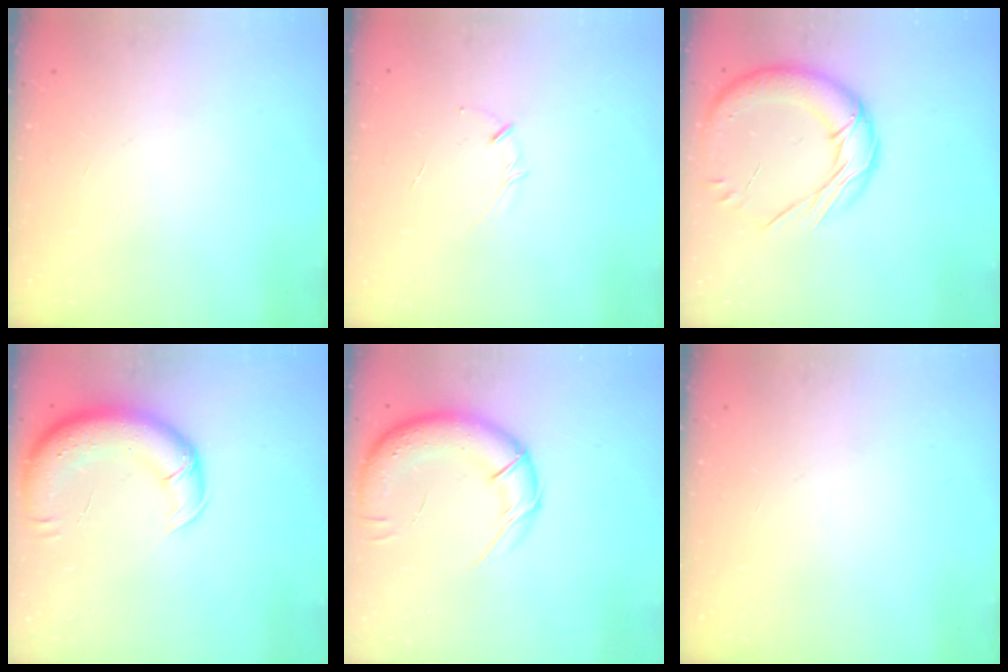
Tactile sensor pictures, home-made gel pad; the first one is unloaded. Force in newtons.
{"total": 3.1, "press": 3.0, "slide": 0.7}
{"total": 16.6, "press": 16.4, "slide": 2.3}
{"total": 13.2, "press": 12.8, "slide": 3.3}
{"total": 15.8, "press": 15.3, "slide": 4.0}
{"total": 0.0}